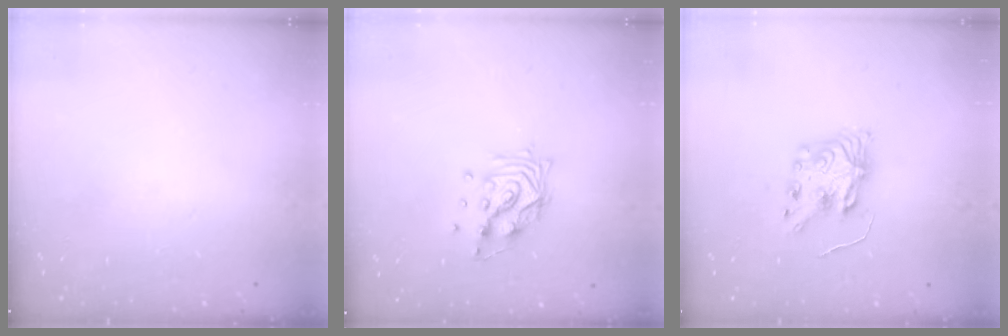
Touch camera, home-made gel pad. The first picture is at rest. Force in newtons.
{"total": 11.5, "press": 11.4, "slide": 1.5}
{"total": 8.5, "press": 8.5, "slide": 0.3}